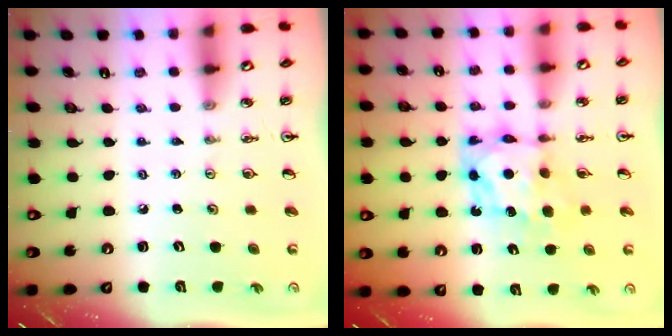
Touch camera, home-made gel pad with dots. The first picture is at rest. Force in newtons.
{"total": 7.5, "press": 7.5, "slide": 0.6}